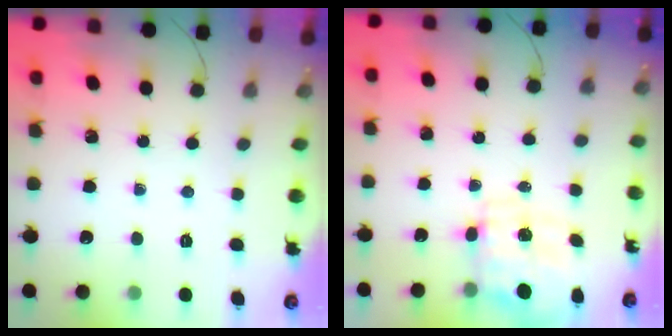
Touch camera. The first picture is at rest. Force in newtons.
{"total": 3.6, "press": 3.4, "slide": 1.1}